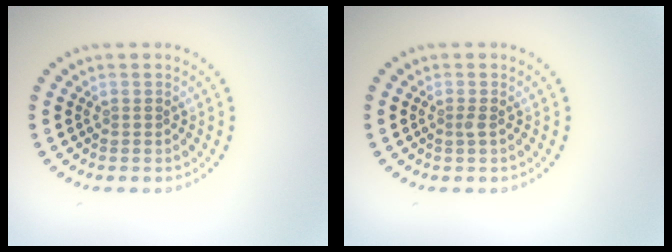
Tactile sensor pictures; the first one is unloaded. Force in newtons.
{"total": 0.6, "press": 0.3, "slide": 0.4}